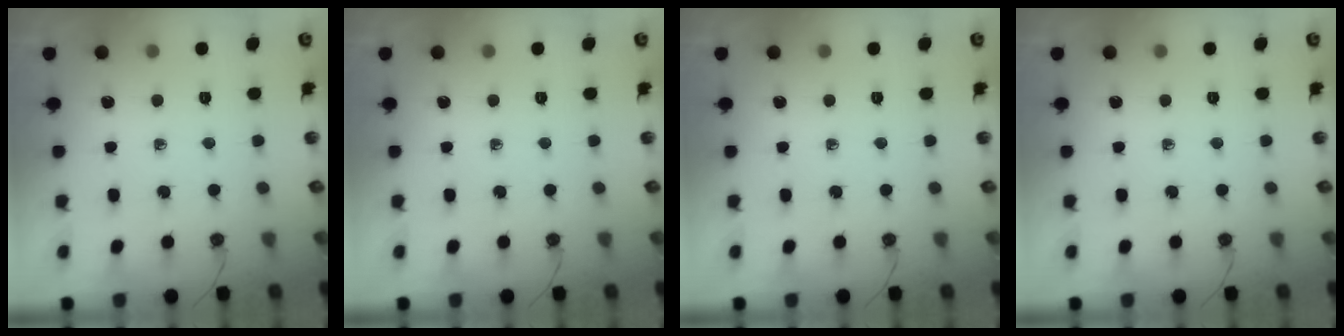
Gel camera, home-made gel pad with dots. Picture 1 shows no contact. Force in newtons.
{"total": 0.0}
{"total": 0.0}
{"total": 0.0}